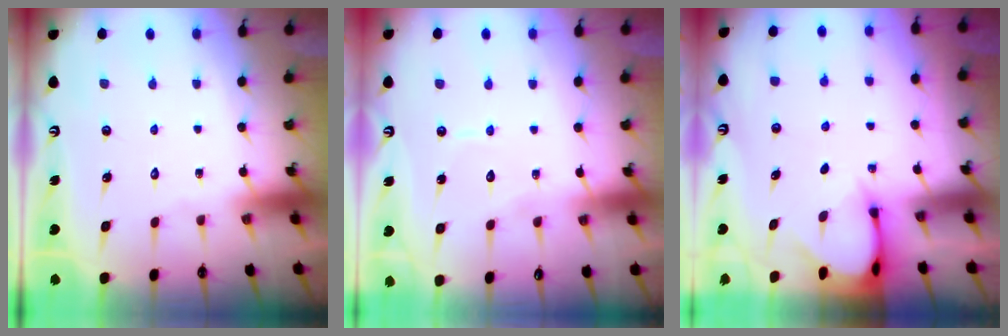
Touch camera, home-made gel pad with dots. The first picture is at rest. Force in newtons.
{"total": 5.9, "press": 5.9, "slide": 0.2}
{"total": 3.1, "press": 3.1, "slide": 0.2}